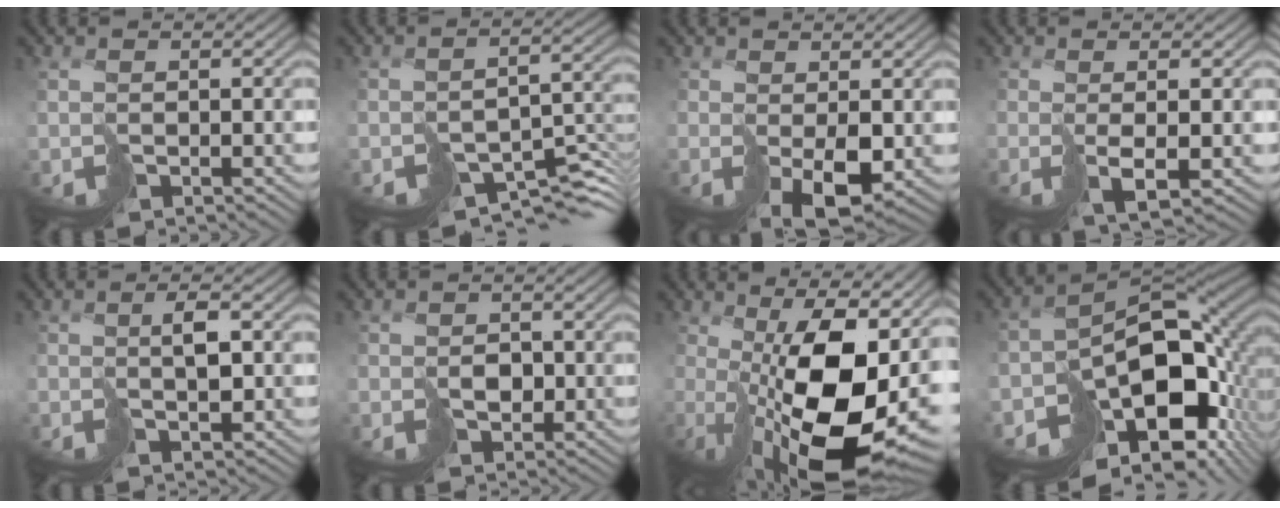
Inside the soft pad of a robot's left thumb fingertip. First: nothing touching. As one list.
[{"total": 6.7, "force": [-5.2, 2.5, 3.5], "torque": [-0.038, -0.019, -0.066]}, {"total": 4.3, "force": [0.0, 2.5, 3.6], "torque": [-0.069, -0.017, 0.015]}, {"total": 1.9, "force": [0.5, -0.6, 1.7], "torque": [-0.025, 0.007, 0.013]}, {"total": 1.8, "force": [0.7, 0.3, 1.7], "torque": [-0.026, 0.009, 0.017]}, {"total": 1.7, "force": [-0.3, 1.6, 0.3], "torque": [0.008, 0.004, 0.000]}, {"total": 15.9, "force": [0.2, 5.8, 14.8], "torque": [-0.206, -0.014, 0.017]}, {"total": 14.0, "force": [-6.4, 8.5, 9.1], "torque": [-0.122, -0.041, -0.081]}]